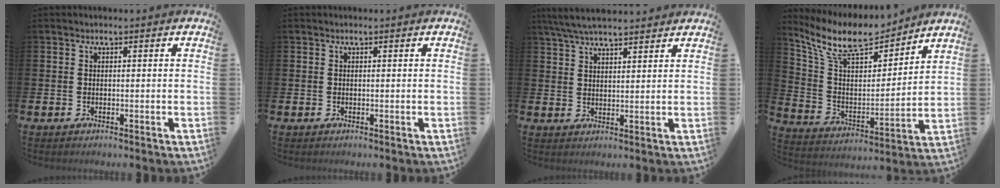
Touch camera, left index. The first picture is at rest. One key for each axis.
{"total": 0.0}
{"total": 6.6, "fx": 6.3, "fy": 0.6, "fz": 1.6, "tx": -0.059, "ty": -0.030, "tz": 0.116}
{"total": 10.2, "fx": 9.2, "fy": 3.0, "fz": 3.5, "tx": -0.109, "ty": -0.059, "tz": 0.161}